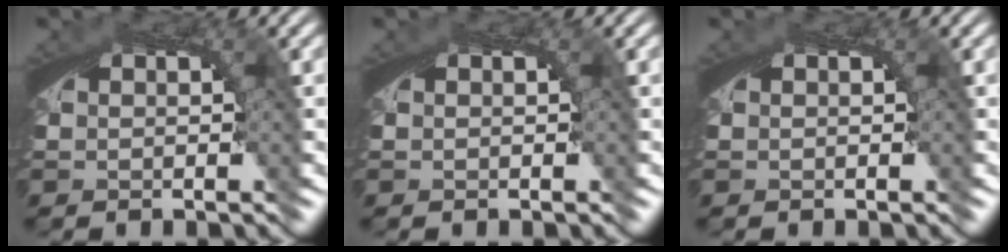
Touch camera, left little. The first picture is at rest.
{"total": 0.0}
{"total": 0.0}